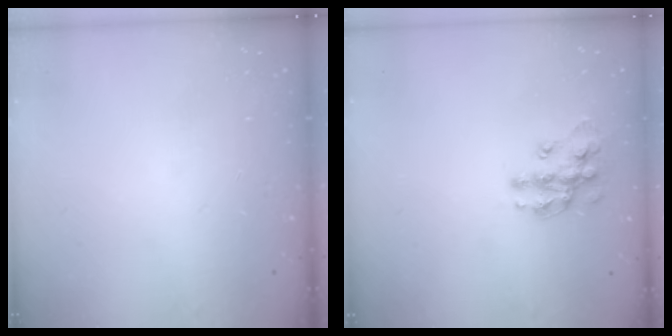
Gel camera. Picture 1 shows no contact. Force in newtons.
{"total": 12.6, "press": 12.6, "slide": 0.8}